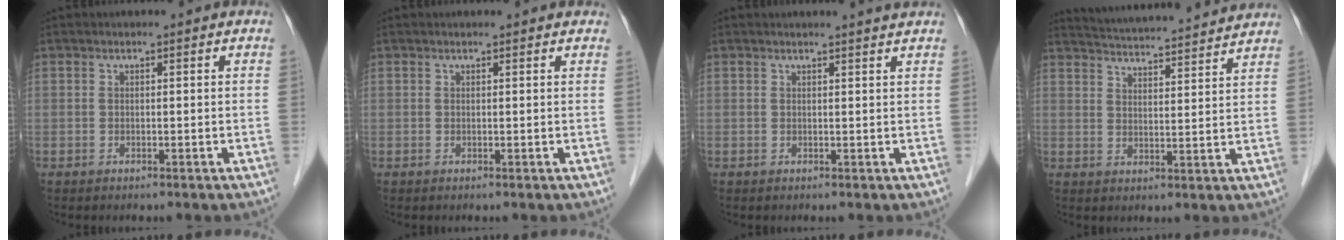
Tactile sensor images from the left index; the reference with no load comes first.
{"total": 2.3, "force": [2.2, 0.6, 0.6], "torque": [-0.013, 0.014, 0.018]}
{"total": 2.4, "force": [2.3, -0.5, 0.6], "torque": [-0.013, -0.002, 0.024]}
{"total": 16.9, "force": [16.0, 0.9, 5.2], "torque": [-0.093, 0.018, 0.223]}